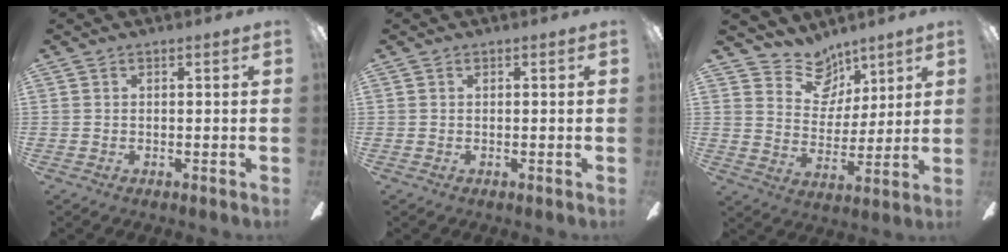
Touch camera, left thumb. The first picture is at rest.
{"total": 0.0}
{"total": 11.3, "force": [8.4, 7.0, 2.7], "torque": [-0.046, -0.059, 0.161]}